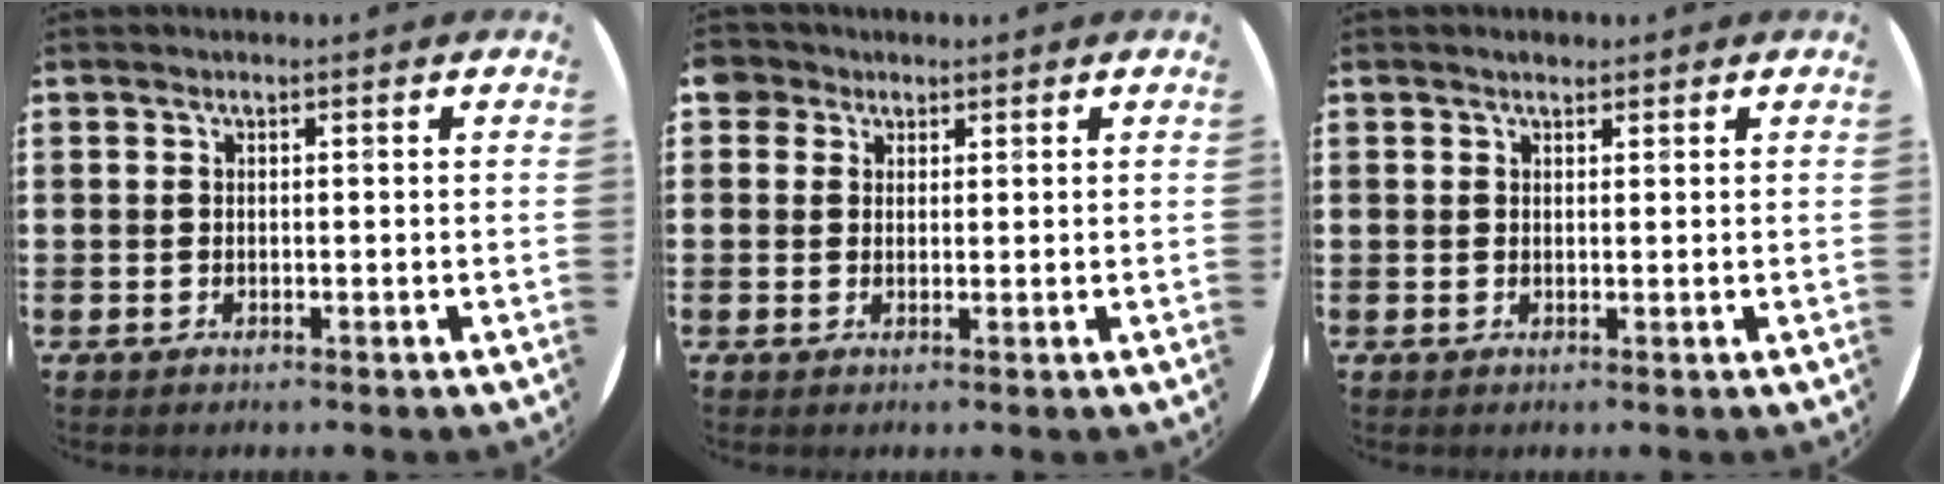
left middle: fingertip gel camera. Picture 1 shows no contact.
{"total": 2.3, "force": [1.7, 1.6, 0.2], "torque": [-0.002, 0.004, 0.031]}
{"total": 1.0, "force": [0.9, 0.3, 0.2], "torque": [0.003, -0.001, 0.016]}